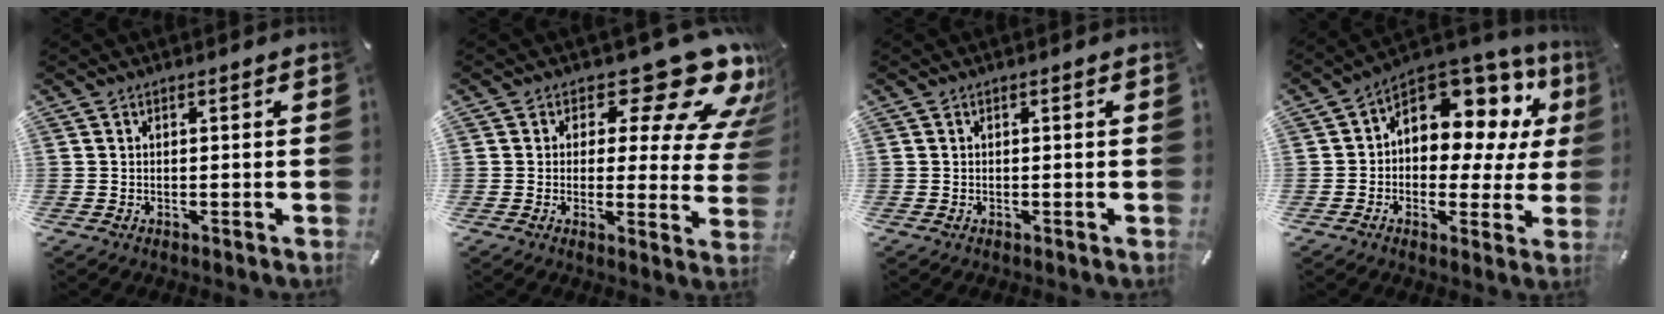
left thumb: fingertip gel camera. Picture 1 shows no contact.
{"total": 17.9, "force": [11.0, 7.9, 11.7], "torque": [-0.143, -0.083, 0.180]}
{"total": 0.0}
{"total": 11.0, "force": [5.4, 7.3, 6.1], "torque": [-0.096, -0.057, 0.097]}